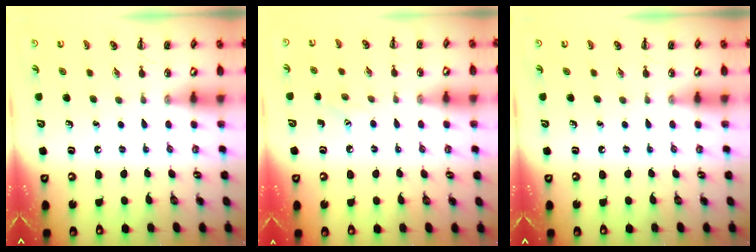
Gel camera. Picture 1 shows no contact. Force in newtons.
{"total": 5.9, "press": 5.7, "slide": 1.5}
{"total": 0.0}